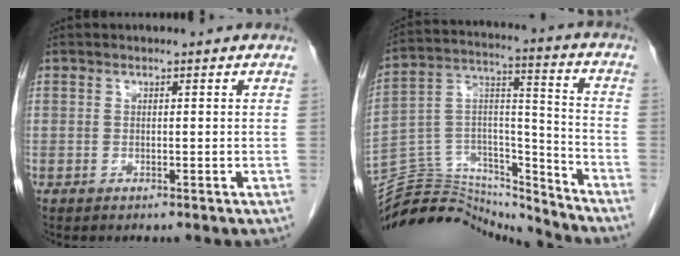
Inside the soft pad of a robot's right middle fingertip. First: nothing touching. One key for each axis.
{"total": 19.8, "fx": -19.3, "fy": 3.7, "fz": 2.3, "tx": -0.047, "ty": 0.061, "tz": -0.315}